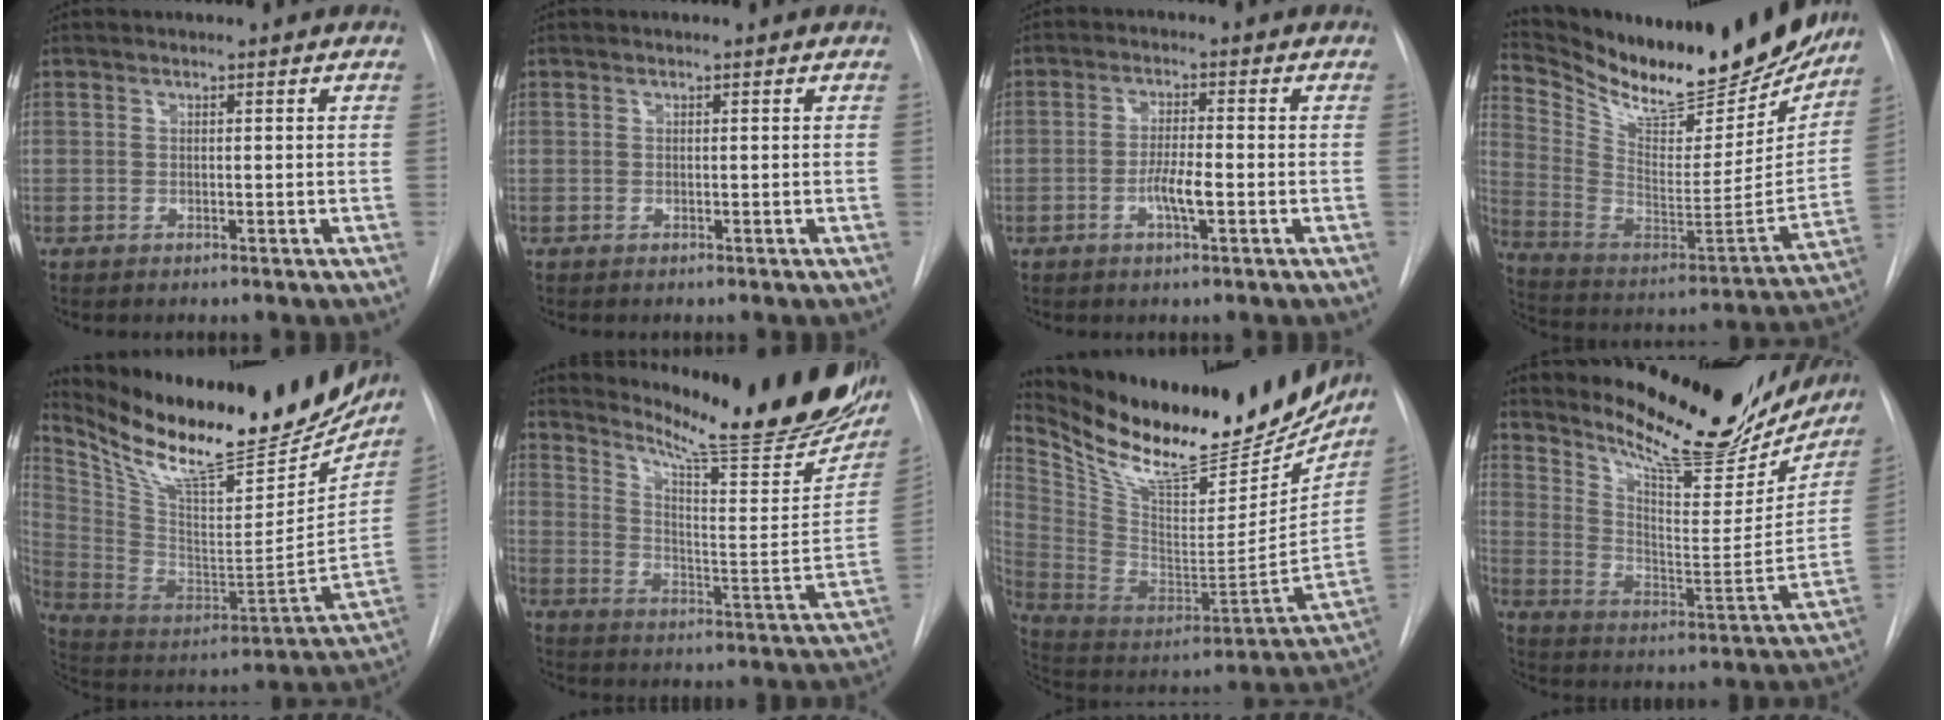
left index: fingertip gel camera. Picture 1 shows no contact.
{"total": 0.0}
{"total": 4.1, "force": [-1.4, 0.5, 3.8], "torque": [-0.072, -0.001, -0.026]}
{"total": 26.4, "force": [23.0, 6.6, 11.0], "torque": [-0.190, -0.051, 0.346]}
{"total": 28.2, "force": [23.5, 6.6, 14.1], "torque": [-0.243, -0.043, 0.359]}
{"total": 26.2, "force": [22.0, 2.8, 13.8], "torque": [-0.214, -0.079, 0.292]}
{"total": 29.0, "force": [24.7, 8.1, 12.9], "torque": [-0.228, -0.038, 0.376]}
{"total": 22.4, "force": [20.0, 4.9, 8.8], "torque": [-0.138, -0.050, 0.284]}